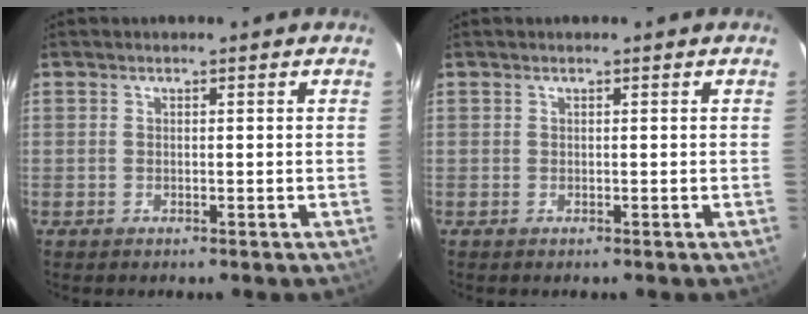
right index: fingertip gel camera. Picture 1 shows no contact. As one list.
[{"total": 0.0}]